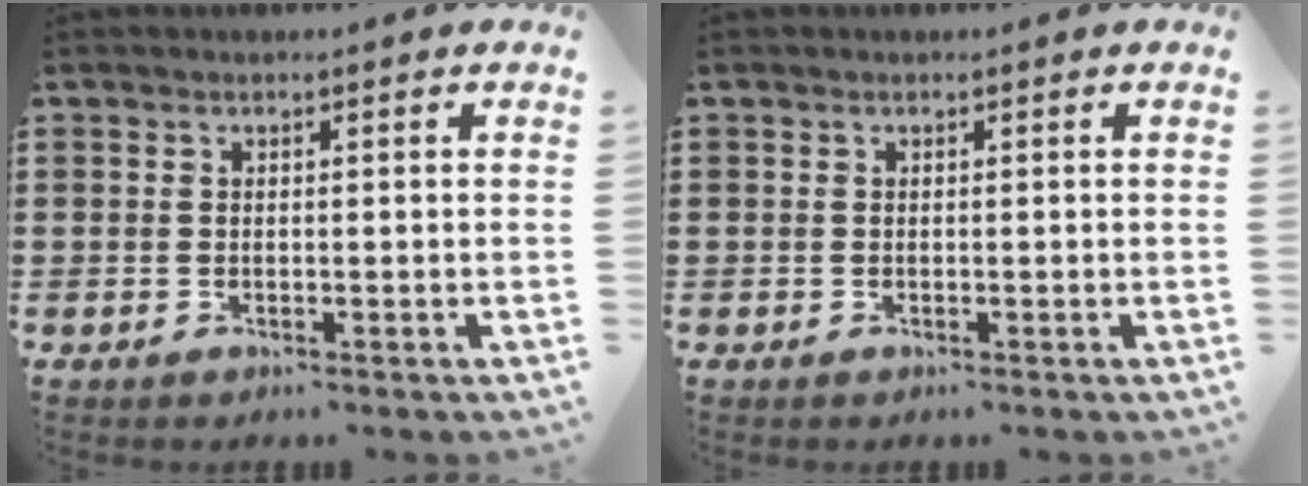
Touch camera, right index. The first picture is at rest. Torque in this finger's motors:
{"motor_torque": [-0.10, 0.10, 0.00, 0.00]}